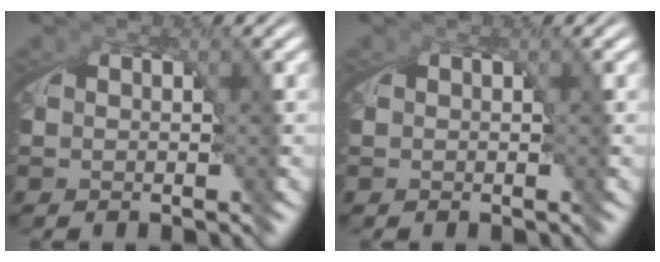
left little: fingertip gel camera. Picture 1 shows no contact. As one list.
[{"total": 0.0}]